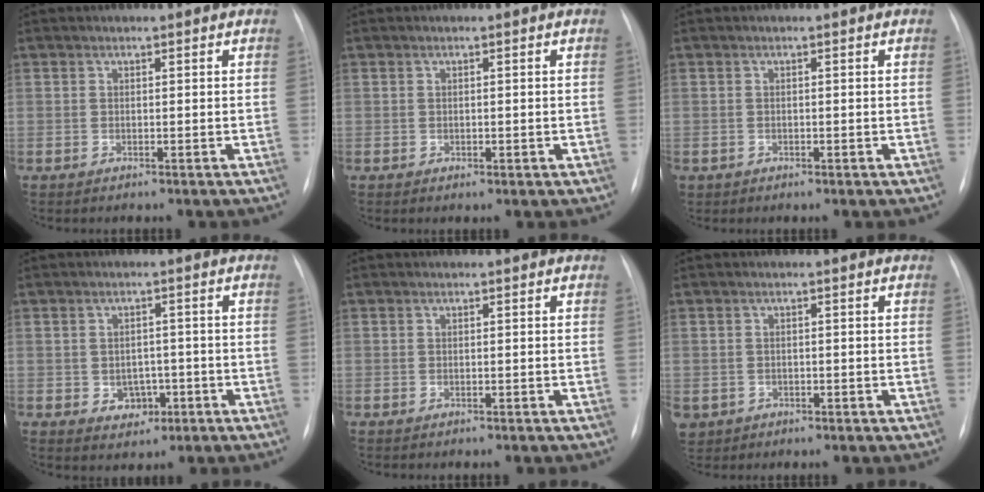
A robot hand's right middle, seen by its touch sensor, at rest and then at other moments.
{"total": 1.0, "force": [-0.2, 0.6, 0.7], "torque": [-0.013, -0.003, 0.000]}
{"total": 0.6, "force": [-0.2, 0.5, 0.1], "torque": [-0.005, 0.001, 0.000]}
{"total": 3.9, "force": [-1.2, 3.1, 1.9], "torque": [-0.024, 0.007, -0.007]}
{"total": 0.0}
{"total": 4.1, "force": [-1.6, 3.6, 1.0], "torque": [-0.030, 0.002, -0.017]}